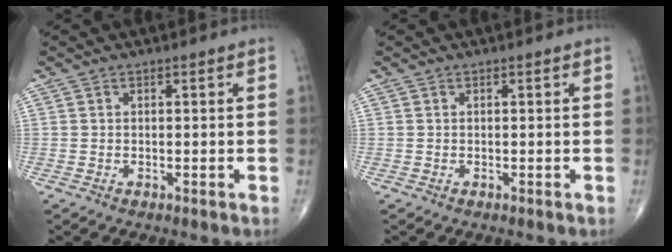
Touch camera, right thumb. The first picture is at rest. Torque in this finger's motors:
{"motor_torque": [0.01, 0.01, 0.02, 0.02, 0.00]}